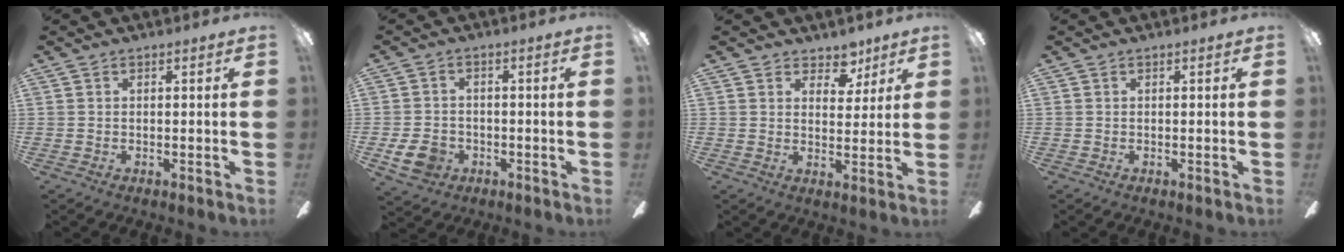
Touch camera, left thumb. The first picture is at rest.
{"total": 7.1, "force": [-2.5, 5.5, 3.7], "torque": [-0.084, 0.014, -0.048]}
{"total": 6.2, "force": [4.4, 3.7, 2.2], "torque": [-0.010, -0.027, 0.073]}
{"total": 0.0}